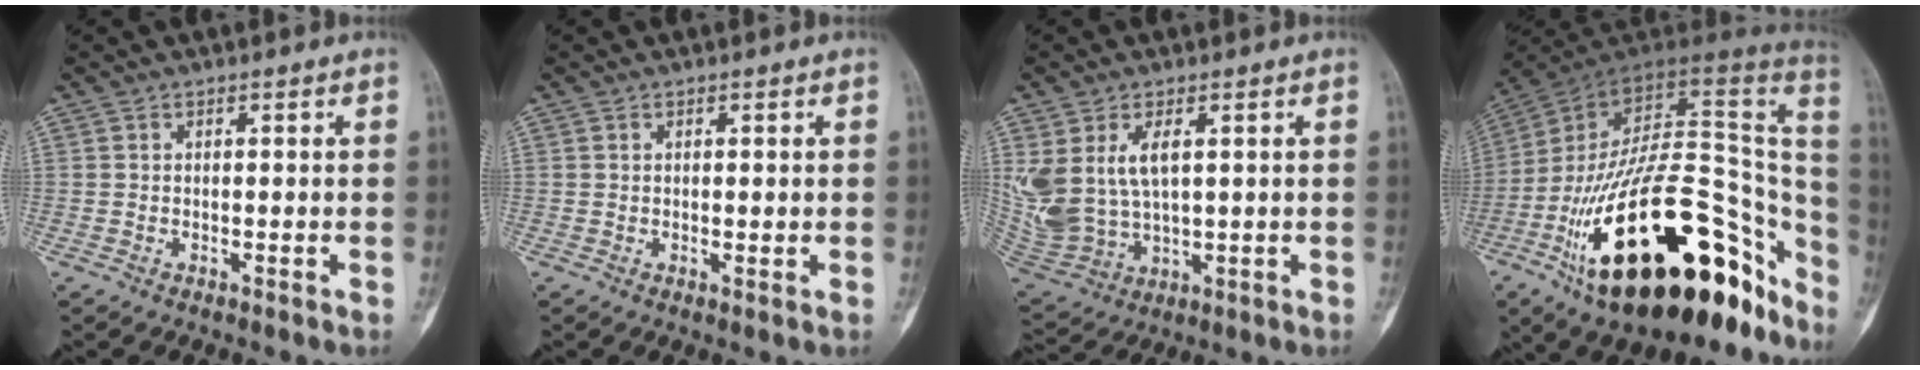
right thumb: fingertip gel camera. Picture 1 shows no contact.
{"total": 1.0, "force": [0.0, 0.4, 0.9], "torque": [-0.009, -0.003, 0.000]}
{"total": 13.6, "force": [3.4, 7.9, 10.5], "torque": [-0.229, -0.014, 0.086]}
{"total": 39.4, "force": [-17.5, 18.3, 30.2], "torque": [-0.370, 0.063, -0.266]}